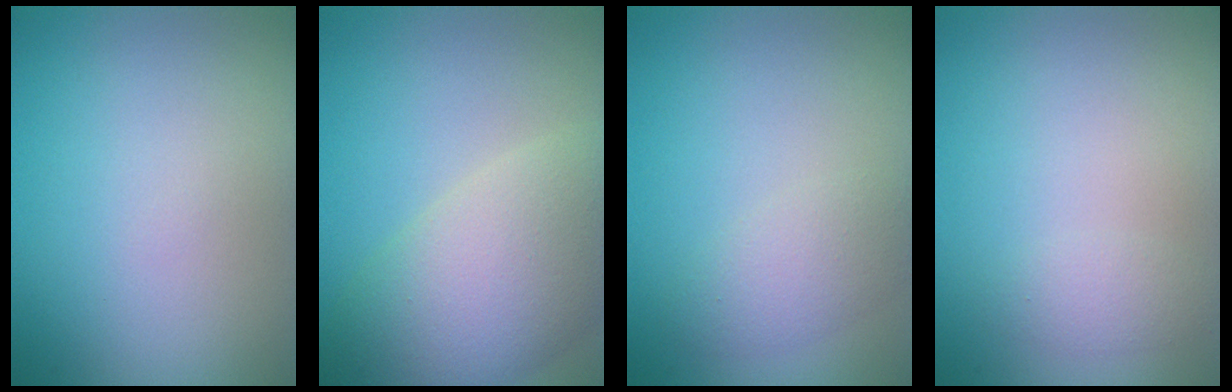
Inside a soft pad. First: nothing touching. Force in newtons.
{"total": 8.4, "press": 8.4, "slide": 0.6}
{"total": 2.4, "press": 2.4, "slide": 0.1}
{"total": 1.2, "press": 1.2, "slide": 0.1}